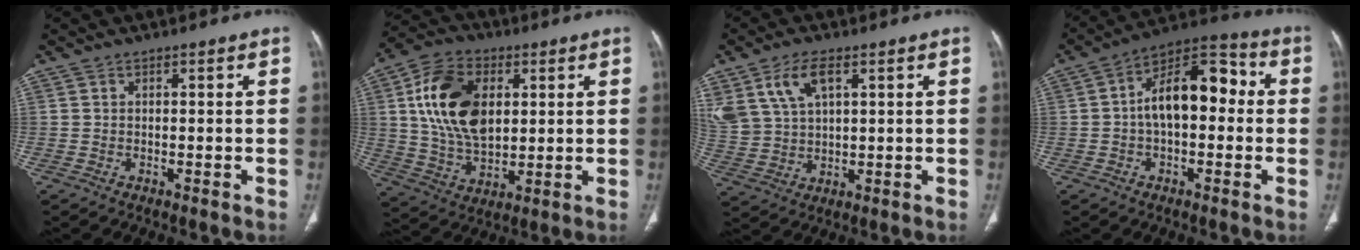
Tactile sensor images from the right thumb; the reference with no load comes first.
{"total": 17.1, "force": [3.9, 10.9, 12.6], "torque": [-0.210, -0.005, 0.075]}
{"total": 11.0, "force": [5.3, 6.2, 7.5], "torque": [-0.157, -0.007, 0.117]}
{"total": 14.4, "force": [0.5, 7.9, 11.9], "torque": [-0.165, 0.046, -0.007]}